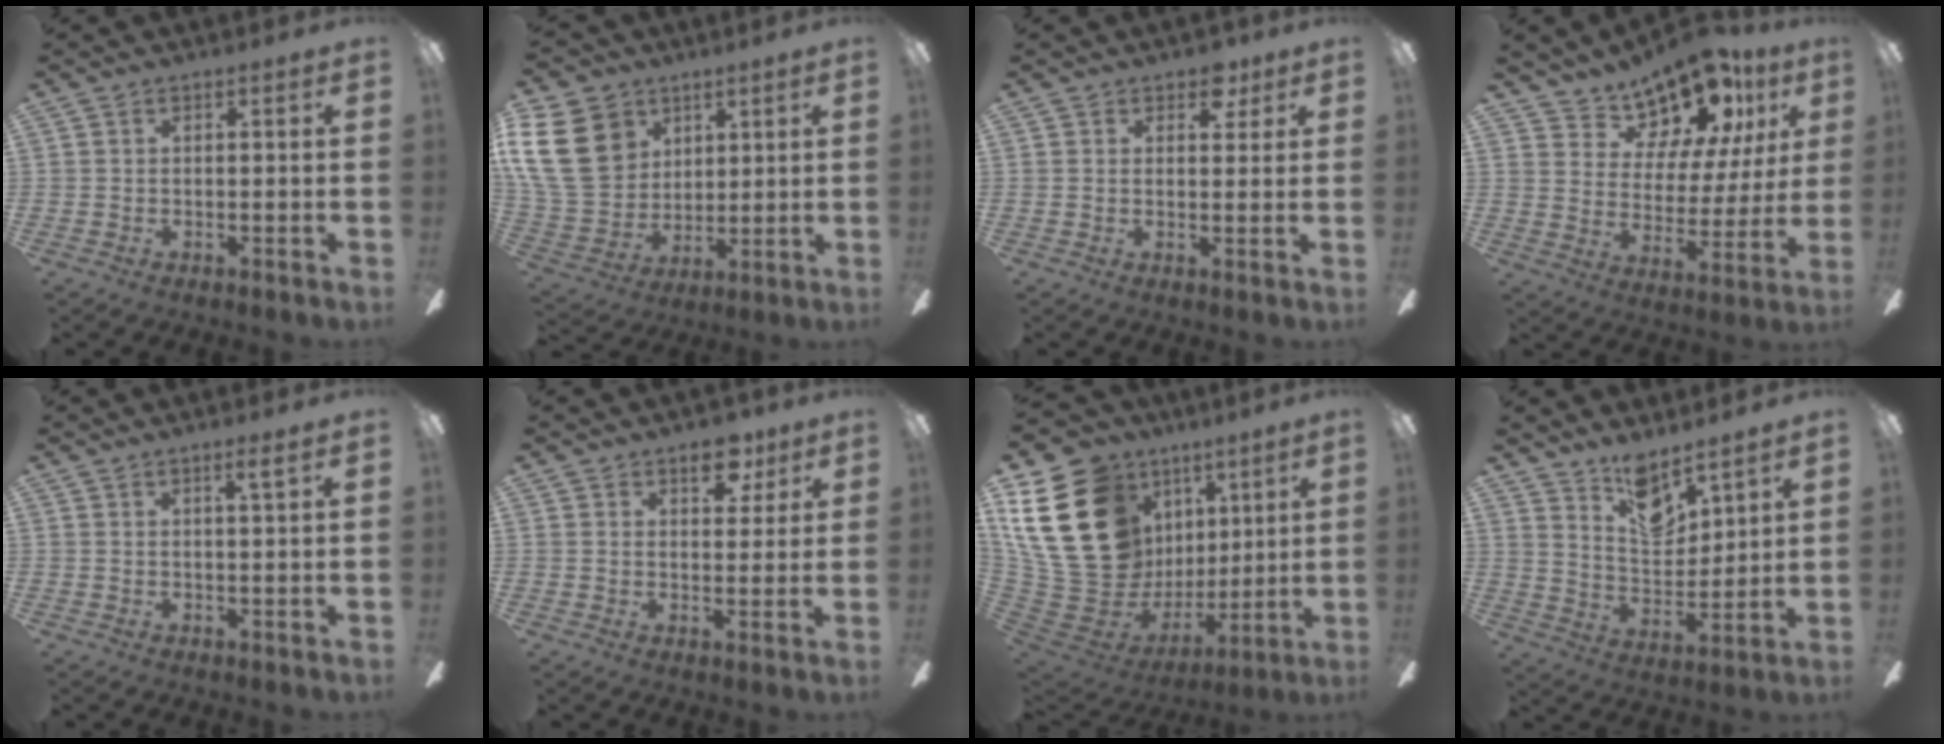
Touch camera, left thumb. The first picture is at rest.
{"total": 19.8, "force": [7.2, 15.4, 10.2], "torque": [-0.238, -0.016, 0.137]}
{"total": 4.6, "force": [3.1, 2.9, 1.8], "torque": [-0.011, -0.008, 0.052]}
{"total": 15.2, "force": [12.5, 6.7, 5.3], "torque": [-0.098, -0.092, 0.225]}
{"total": 1.9, "force": [1.5, -0.3, 1.1], "torque": [-0.026, -0.004, 0.027]}
{"total": 7.5, "force": [4.7, 4.4, 3.8], "torque": [-0.030, -0.019, 0.079]}
{"total": 27.9, "force": [9.4, 21.1, 15.7], "torque": [-0.333, -0.059, 0.221]}
{"total": 10.3, "force": [8.4, 4.3, 4.1], "torque": [-0.069, -0.054, 0.156]}